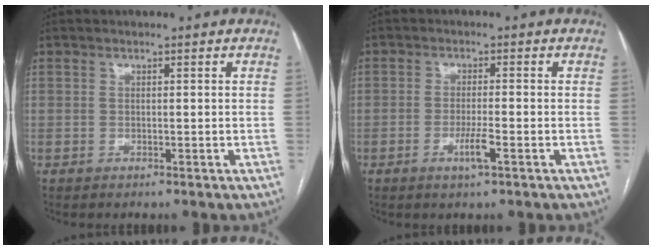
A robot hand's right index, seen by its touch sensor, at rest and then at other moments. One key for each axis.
{"total": 3.4, "fx": -1.5, "fy": 0.0, "fz": 3.1, "tx": -0.059, "ty": -0.005, "tz": -0.029}